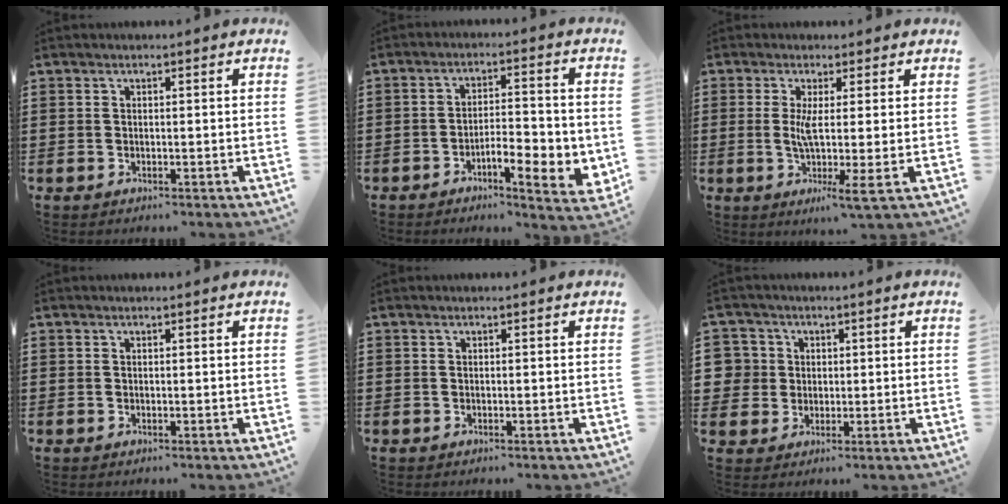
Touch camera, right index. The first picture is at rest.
{"total": 6.1, "force": [-2.6, 2.2, 5.1], "torque": [-0.077, 0.001, -0.046]}
{"total": 5.2, "force": [0.0, -0.3, 5.2], "torque": [-0.108, -0.017, -0.004]}
{"total": 0.0}
{"total": 0.0}
{"total": 4.4, "force": [0.7, 4.4, 0.2], "torque": [-0.034, 0.013, 0.009]}